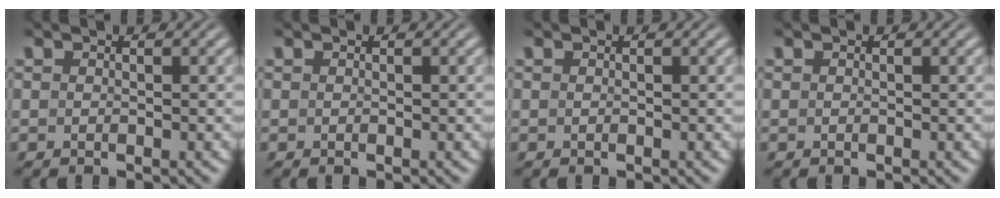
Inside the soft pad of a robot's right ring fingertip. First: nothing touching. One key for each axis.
{"total": 0.0}
{"total": 0.0}
{"total": 0.0}